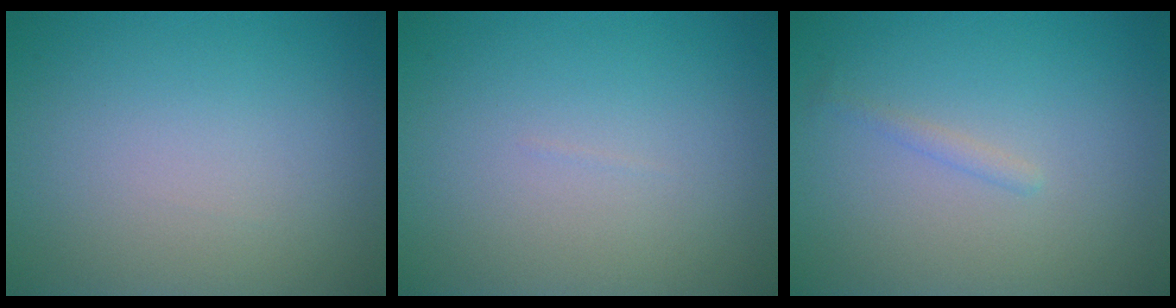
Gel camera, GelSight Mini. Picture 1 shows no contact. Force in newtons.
{"total": 0.0}
{"total": 0.7, "press": 0.7, "slide": 0.1}